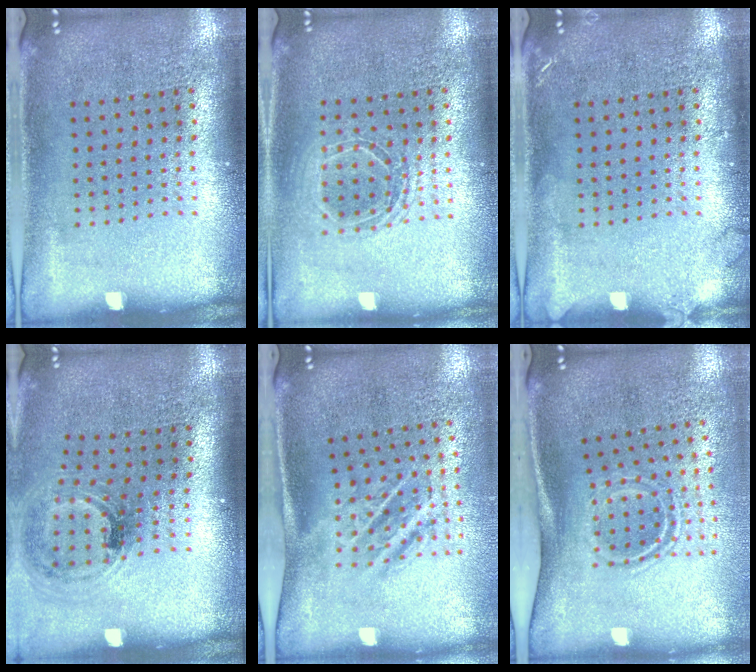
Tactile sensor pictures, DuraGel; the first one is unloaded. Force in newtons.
{"total": 1.5, "press": 1.4, "slide": 0.7}
{"total": 1.1, "press": 1.1, "slide": 0.1}
{"total": 1.1, "press": 1.1, "slide": 0.3}
{"total": 1.8, "press": 1.2, "slide": 1.3}
{"total": 1.8, "press": 1.1, "slide": 1.5}